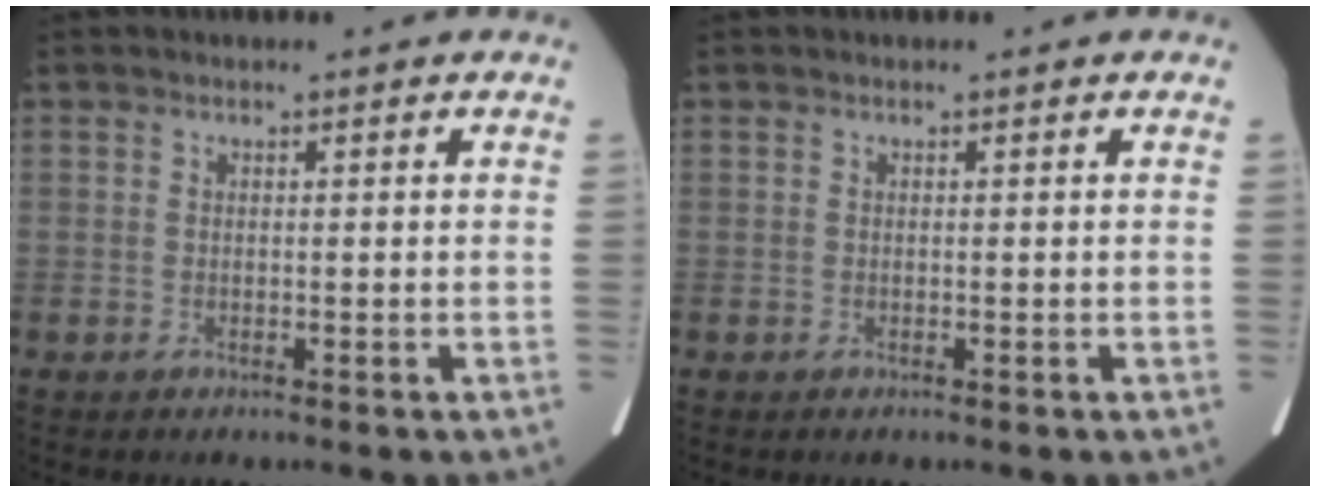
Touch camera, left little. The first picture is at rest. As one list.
[{"total": 0.0}]